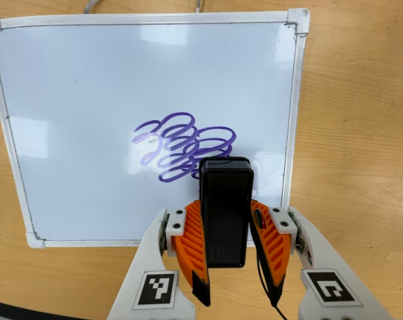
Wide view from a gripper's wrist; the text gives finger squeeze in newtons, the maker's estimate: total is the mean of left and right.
{"total": 4.1, "left": 2.6, "right": 5.5}